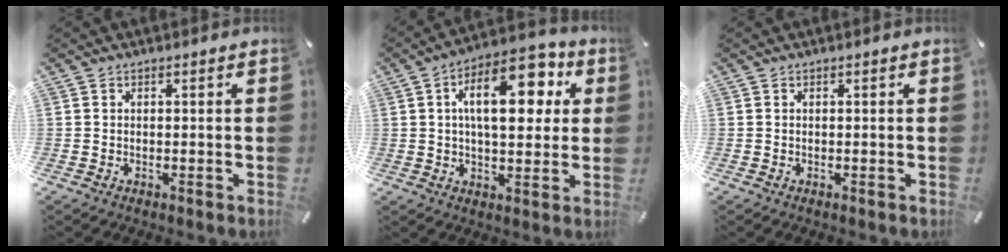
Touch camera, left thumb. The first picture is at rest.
{"total": 16.8, "force": [5.2, 8.8, 13.4], "torque": [-0.197, -0.006, 0.082]}
{"total": 0.0}